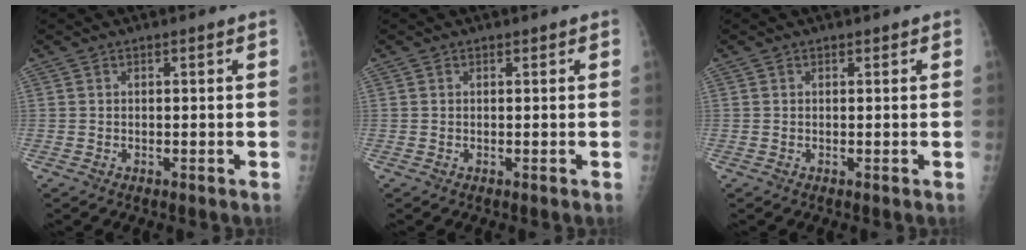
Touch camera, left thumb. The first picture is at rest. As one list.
[{"total": 0.0}, {"total": 0.0}]